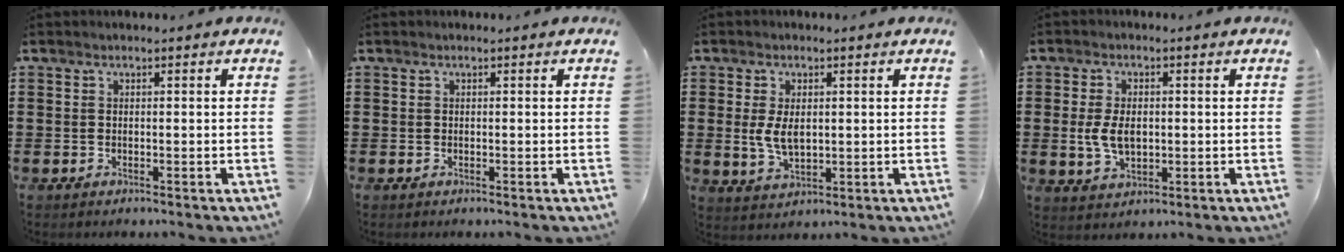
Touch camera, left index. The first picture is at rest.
{"total": 0.0}
{"total": 4.9, "force": [0.5, 2.8, 4.0], "torque": [-0.087, -0.001, 0.003]}
{"total": 5.4, "force": [0.0, 3.3, 4.3], "torque": [-0.091, 0.001, -0.006]}